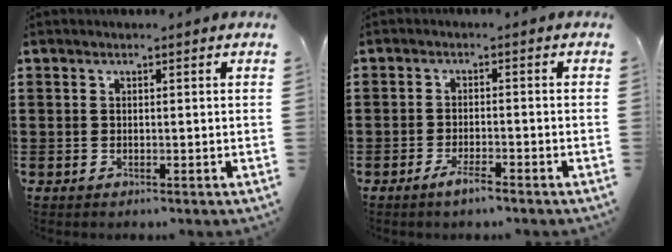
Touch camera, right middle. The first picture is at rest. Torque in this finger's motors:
{"motor_torque": [1.01, -0.45, 0.03, 0.07]}